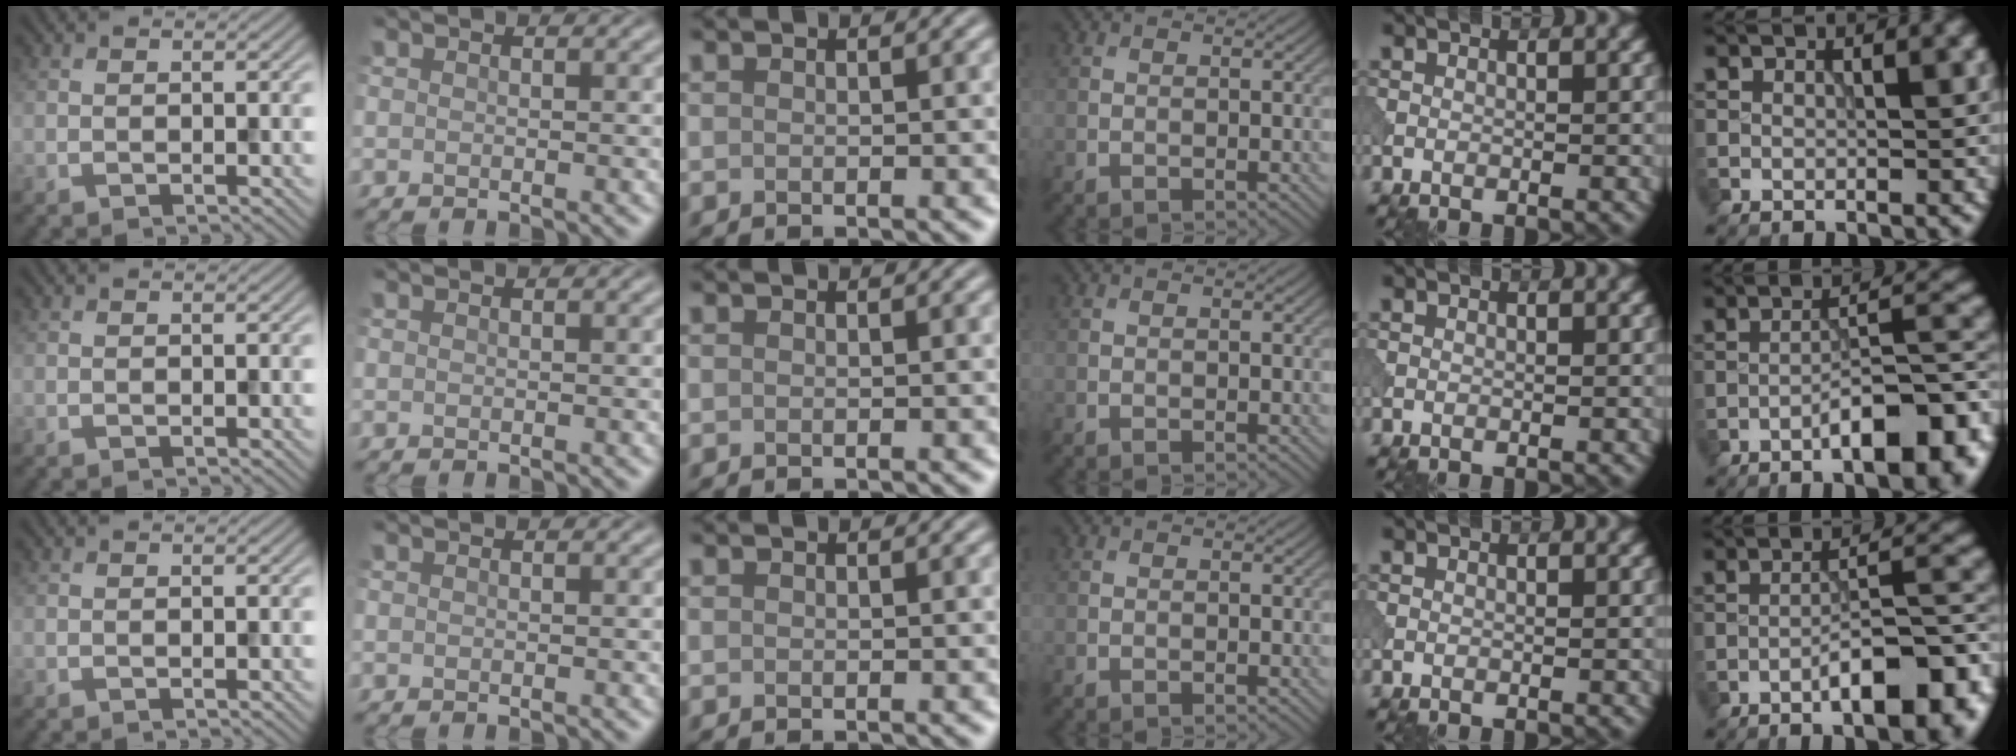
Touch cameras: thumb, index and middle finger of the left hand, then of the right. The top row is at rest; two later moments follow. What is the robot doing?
{"motion": "pour", "object": "beaker"}